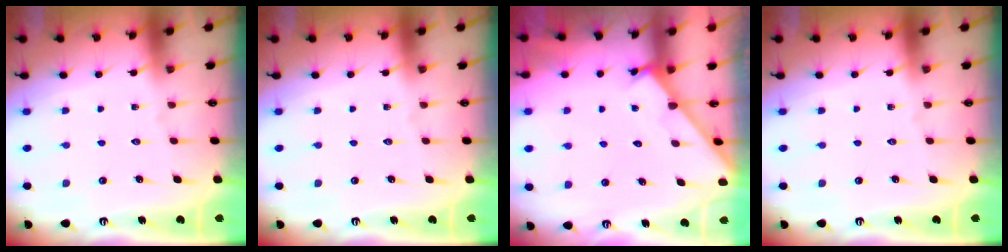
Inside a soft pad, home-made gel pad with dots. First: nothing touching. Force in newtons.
{"total": 0.0}
{"total": 2.7, "press": 2.7, "slide": 0.2}
{"total": 0.0}